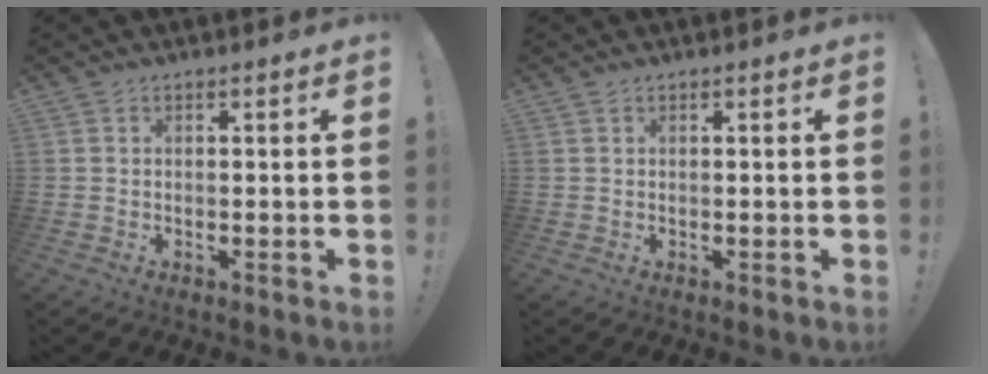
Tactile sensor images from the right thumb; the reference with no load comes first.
{"total": 0.0}